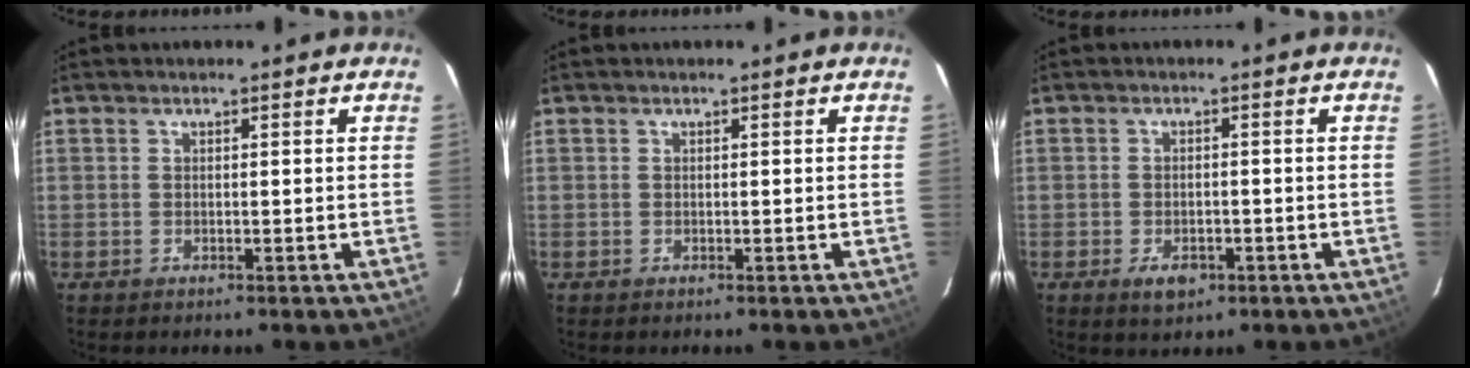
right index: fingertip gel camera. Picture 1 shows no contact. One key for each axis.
{"total": 0.0}
{"total": 4.1, "fx": -2.0, "fy": 2.4, "fz": 2.6, "tx": -0.053, "ty": -0.005, "tz": -0.028}